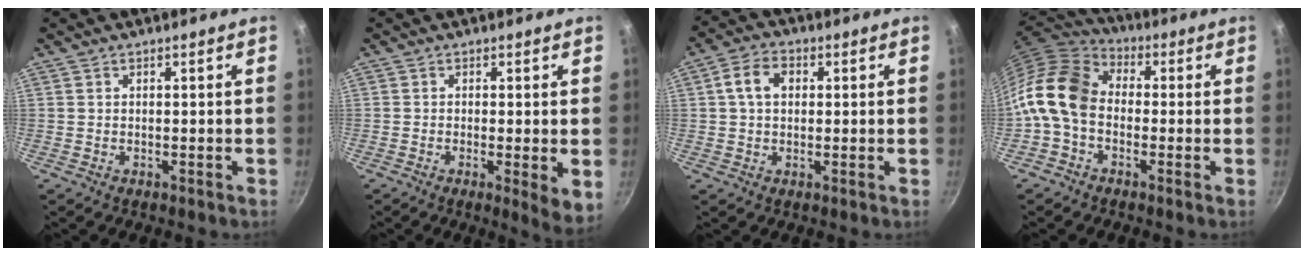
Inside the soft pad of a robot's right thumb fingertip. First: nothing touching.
{"total": 5.2, "force": [-0.6, 1.1, 5.1], "torque": [-0.068, -0.016, -0.009]}
{"total": 6.2, "force": [1.2, 4.5, 4.1], "torque": [-0.062, 0.014, 0.013]}
{"total": 13.2, "force": [-1.7, 9.6, 8.9], "torque": [-0.156, 0.038, -0.057]}